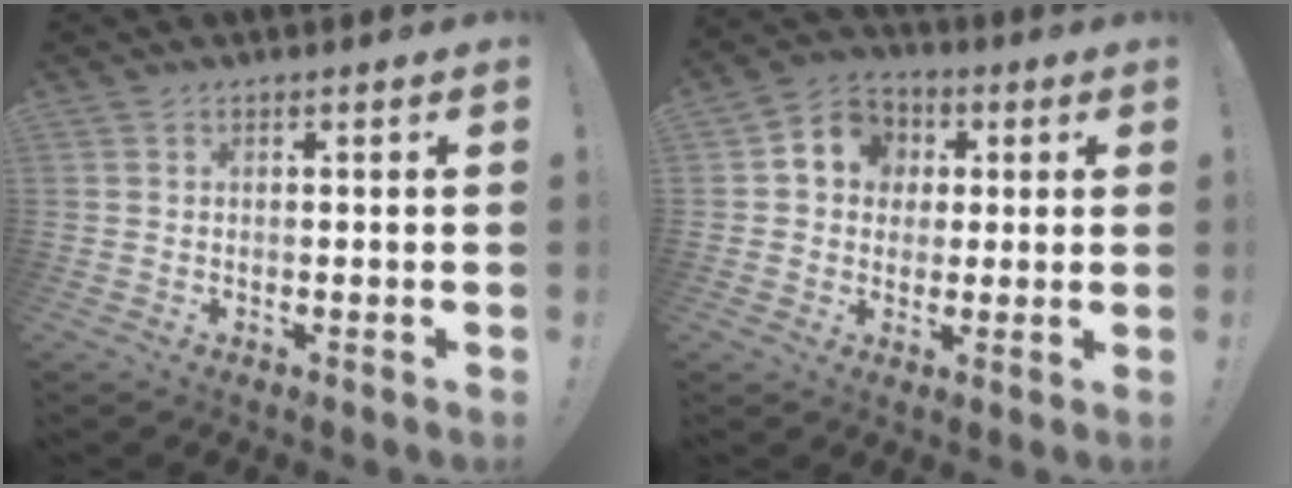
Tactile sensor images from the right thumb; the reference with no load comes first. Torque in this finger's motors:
{"motor_torque": [1.12, 1.01, 0.68, 0.03, 0.03]}